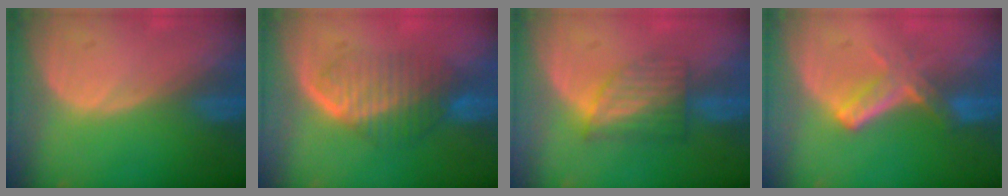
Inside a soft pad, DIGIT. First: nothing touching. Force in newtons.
{"total": 6.3, "press": 6.2, "slide": 1.3}
{"total": 6.2, "press": 5.5, "slide": 2.9}
{"total": 5.8, "press": 5.2, "slide": 2.5}